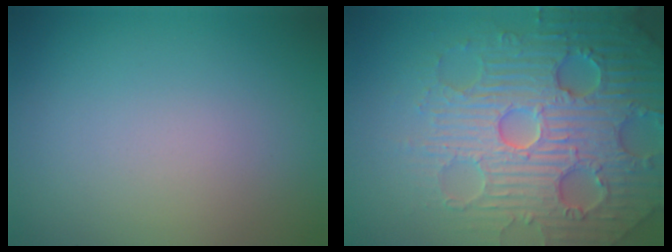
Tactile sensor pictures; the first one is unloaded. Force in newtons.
{"total": 7.8, "press": 7.6, "slide": 1.8}